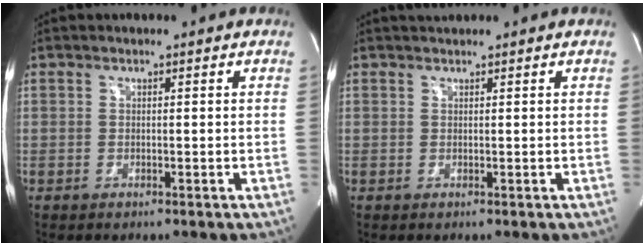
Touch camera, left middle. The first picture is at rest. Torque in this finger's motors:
{"motor_torque": [0.16, -0.02, -0.08, -0.01]}